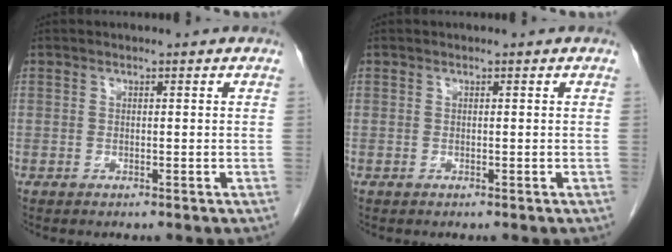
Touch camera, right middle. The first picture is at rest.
{"total": 0.0}